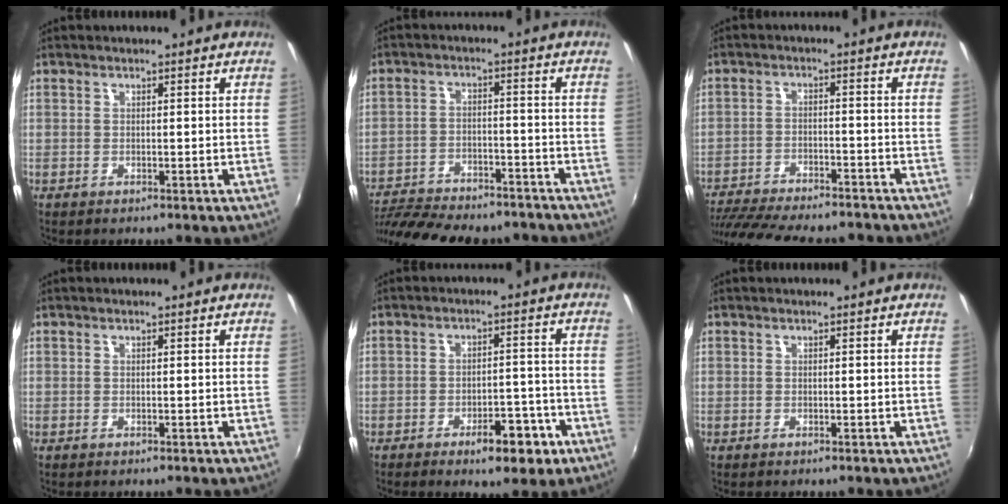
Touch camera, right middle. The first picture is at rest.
{"total": 20.1, "force": [-17.1, 6.0, 8.5], "torque": [-0.181, -0.017, -0.245]}
{"total": 19.9, "force": [-17.2, 4.7, 8.9], "torque": [-0.182, -0.025, -0.251]}
{"total": 0.0}
{"total": 7.4, "force": [-4.4, 3.1, 5.1], "torque": [-0.079, 0.008, -0.048]}
{"total": 0.0}